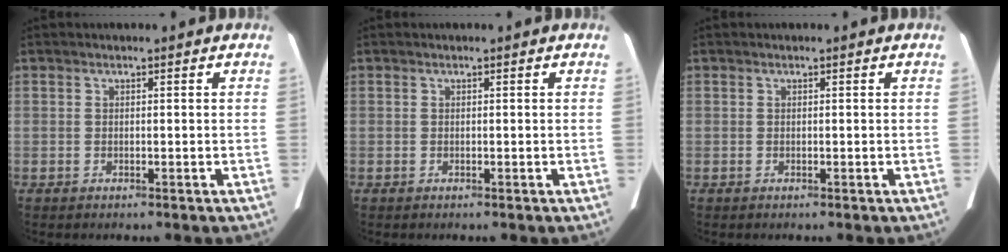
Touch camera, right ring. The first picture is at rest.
{"total": 0.0}
{"total": 0.0}